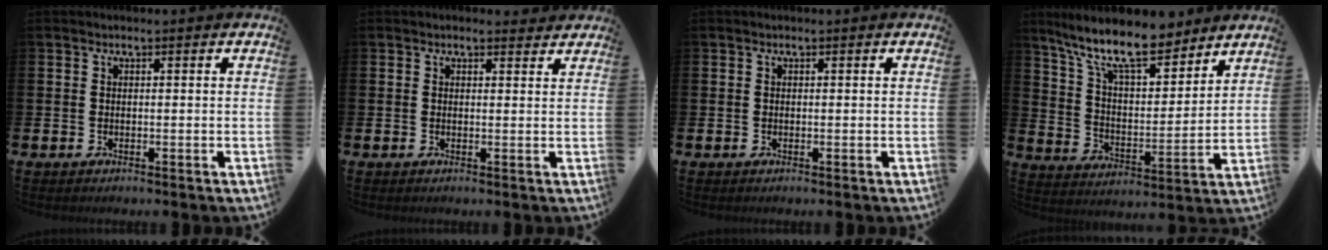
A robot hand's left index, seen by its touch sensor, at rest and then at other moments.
{"total": 1.1, "force": [1.0, 0.4, 0.2], "torque": [0.003, 0.001, 0.017]}
{"total": 0.0}
{"total": 12.0, "force": [10.1, 3.1, 5.6], "torque": [-0.137, -0.055, 0.178]}